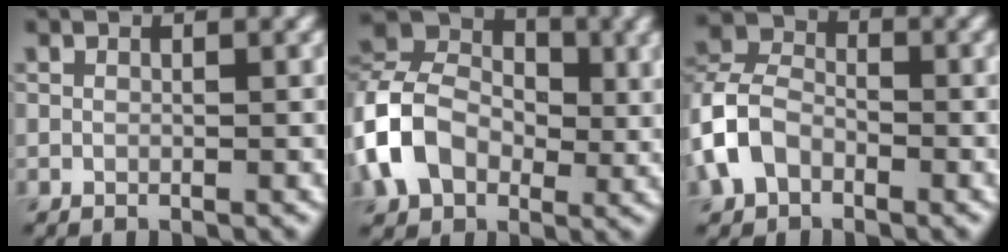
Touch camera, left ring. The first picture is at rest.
{"total": 9.4, "force": [-1.6, 7.2, 5.7], "torque": [-0.114, 0.006, -0.048]}
{"total": 5.9, "force": [-2.3, 4.2, 3.3], "torque": [-0.075, 0.009, -0.060]}